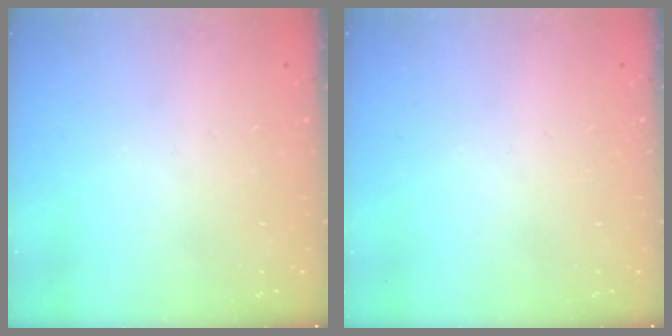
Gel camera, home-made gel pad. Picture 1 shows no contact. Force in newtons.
{"total": 0.0}